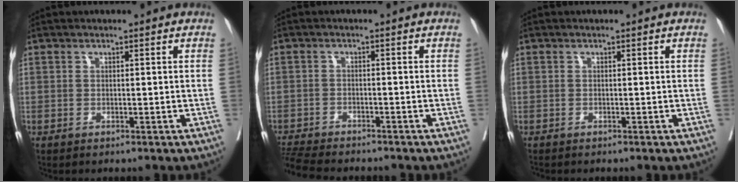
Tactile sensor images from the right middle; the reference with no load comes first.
{"total": 8.8, "force": [-8.1, 1.1, 3.1], "torque": [-0.050, -0.013, -0.132]}
{"total": 0.6, "force": [-0.6, 0.1, 0.1], "torque": [-0.001, -0.001, -0.012]}